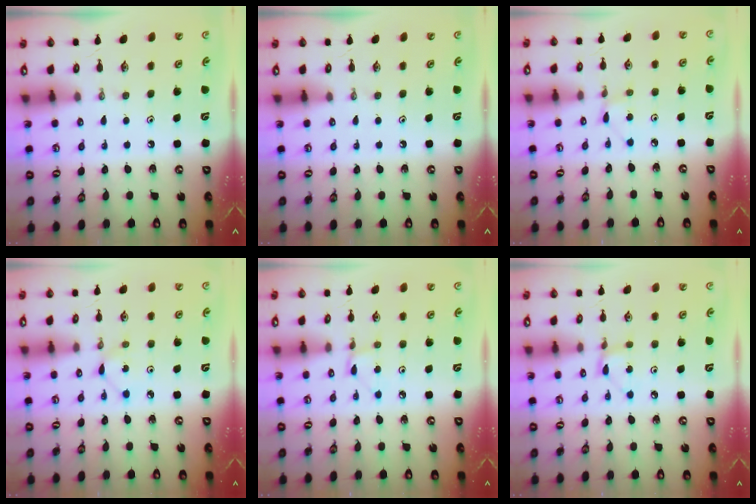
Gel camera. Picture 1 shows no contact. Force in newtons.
{"total": 0.0}
{"total": 2.8, "press": 2.8, "slide": 0.3}
{"total": 3.1, "press": 3.1, "slide": 0.2}
{"total": 2.0, "press": 2.0, "slide": 0.3}
{"total": 2.9, "press": 2.9, "slide": 0.3}